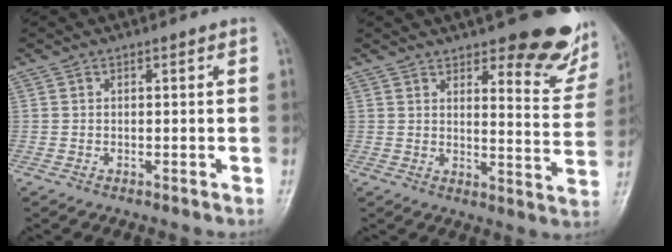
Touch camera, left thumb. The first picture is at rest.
{"total": 16.3, "force": [11.1, 5.7, 10.5], "torque": [-0.081, -0.073, 0.130]}